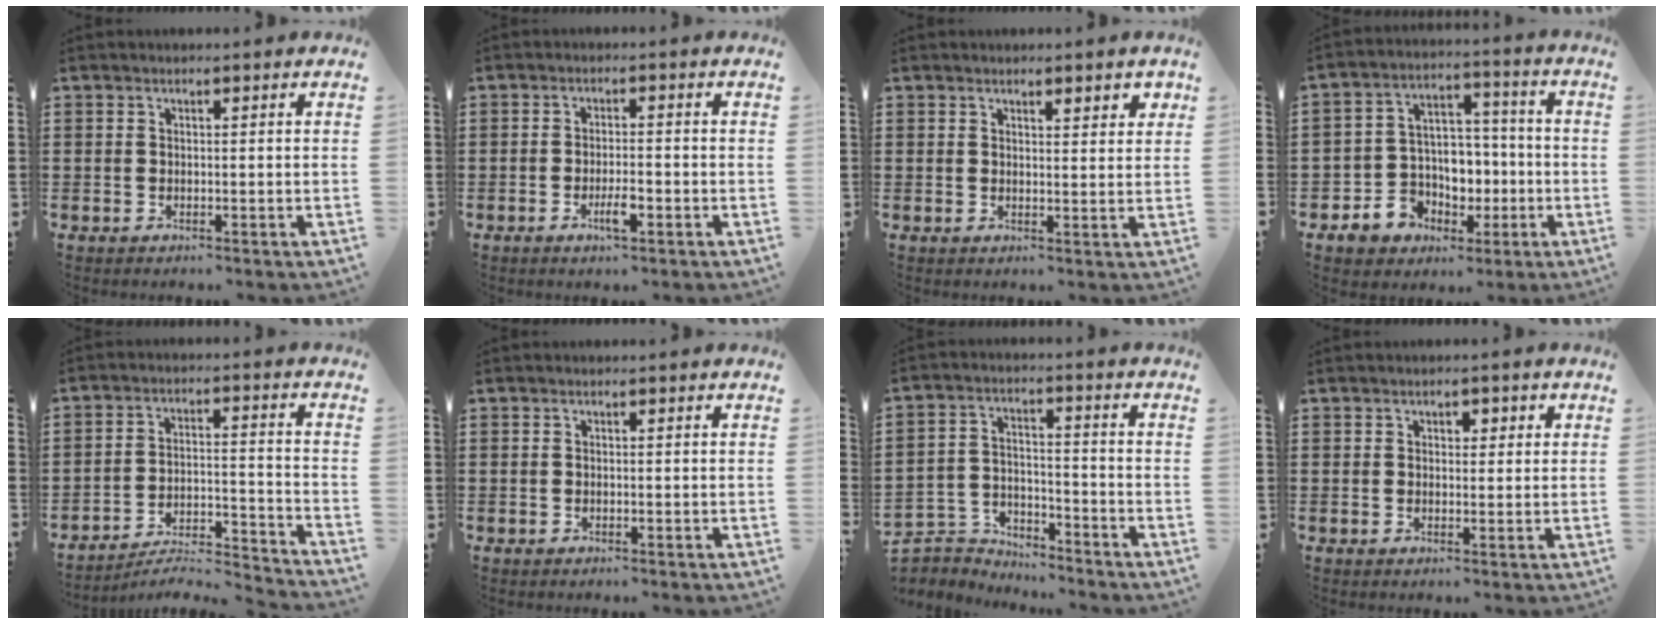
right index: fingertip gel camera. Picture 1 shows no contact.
{"total": 3.6, "force": [-1.6, 0.9, 3.0], "torque": [-0.057, 0.001, -0.030]}
{"total": 1.6, "force": [1.4, 0.6, 0.7], "torque": [-0.008, -0.001, 0.023]}
{"total": 7.7, "force": [-1.6, 7.3, 1.7], "torque": [-0.060, 0.010, -0.015]}
{"total": 4.6, "force": [-4.4, -0.1, 1.4], "torque": [-0.029, -0.016, -0.093]}
{"total": 0.0}
{"total": 5.4, "force": [-5.3, 1.1, -0.2], "torque": [-0.013, 0.008, -0.113]}
{"total": 1.4, "force": [0.4, 1.1, 0.8], "torque": [-0.010, 0.004, 0.002]}